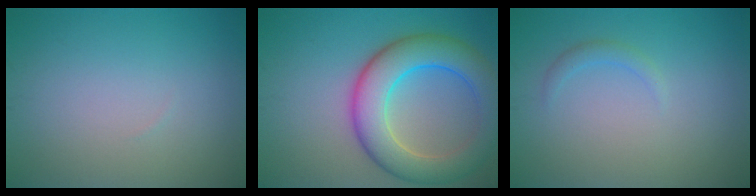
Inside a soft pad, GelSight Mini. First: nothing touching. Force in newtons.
{"total": 8.5, "press": 8.5, "slide": 0.2}
{"total": 1.1, "press": 1.1, "slide": 0.1}